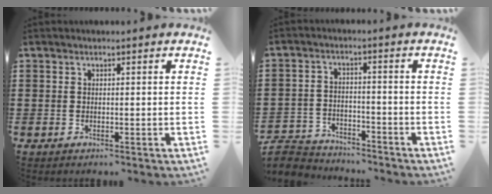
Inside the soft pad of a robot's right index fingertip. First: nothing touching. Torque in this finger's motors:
{"motor_torque": [-1.04, 1.10, -1.05, -0.21]}